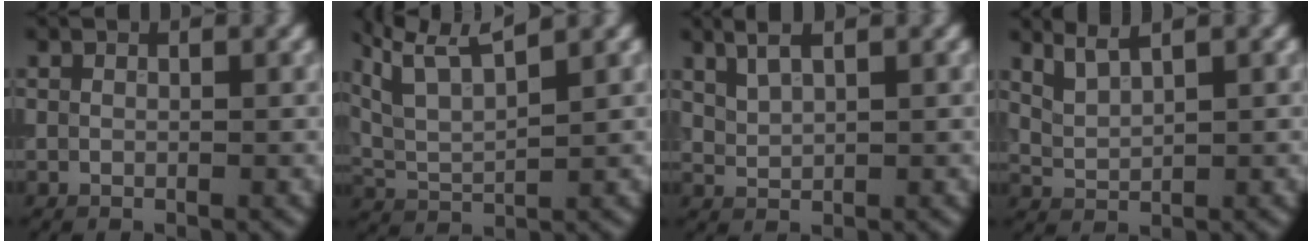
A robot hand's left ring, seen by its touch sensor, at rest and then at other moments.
{"total": 7.4, "force": [5.2, 1.9, 4.9], "torque": [-0.098, 0.030, 0.071]}
{"total": 2.4, "force": [1.7, 0.7, 1.5], "torque": [-0.030, 0.008, 0.036]}
{"total": 2.4, "force": [2.0, 0.5, 1.3], "torque": [-0.028, 0.004, 0.050]}